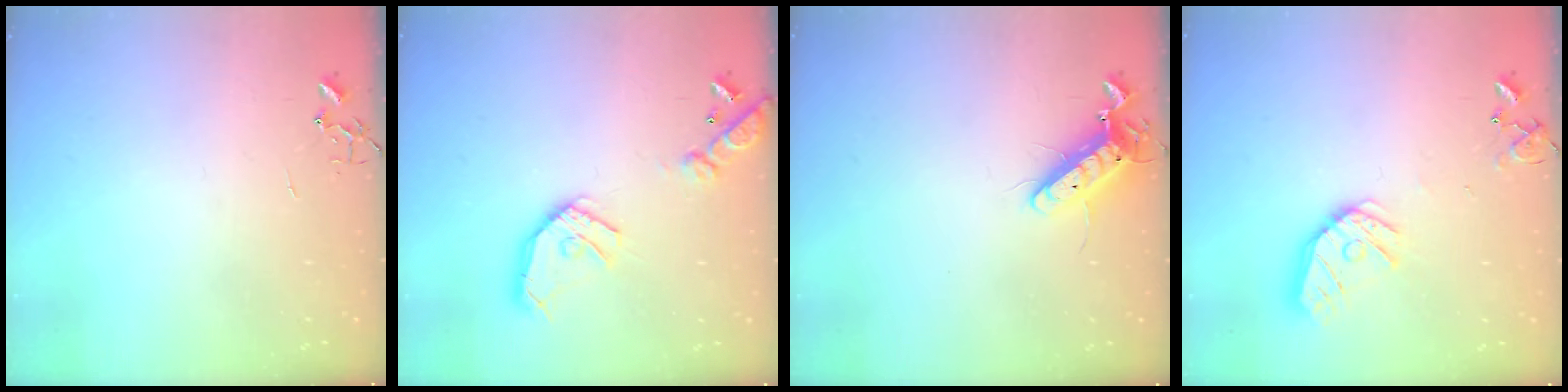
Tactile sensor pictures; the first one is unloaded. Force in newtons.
{"total": 16.6, "press": 16.4, "slide": 2.5}
{"total": 11.6, "press": 11.4, "slide": 2.2}
{"total": 14.4, "press": 14.3, "slide": 1.9}